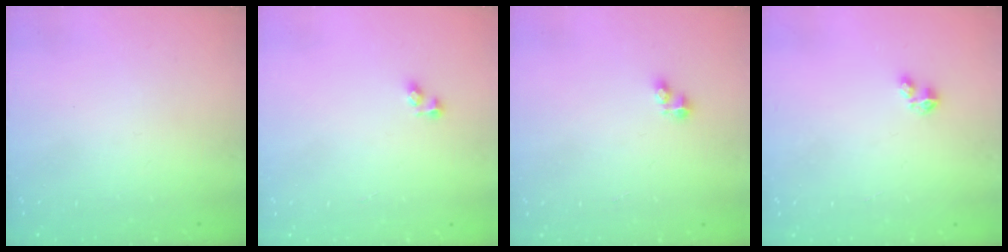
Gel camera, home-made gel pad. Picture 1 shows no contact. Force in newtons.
{"total": 2.0, "press": 2.0, "slide": 0.3}
{"total": 2.4, "press": 2.4, "slide": 0.3}
{"total": 2.7, "press": 2.7, "slide": 0.4}